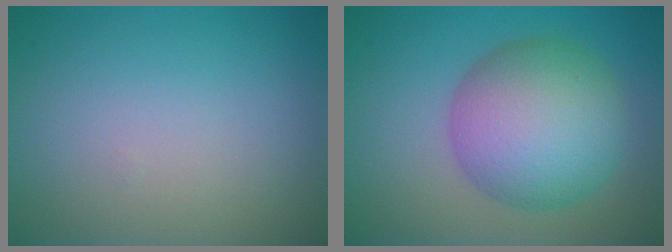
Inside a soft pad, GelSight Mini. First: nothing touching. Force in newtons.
{"total": 9.4, "press": 9.4, "slide": 0.1}